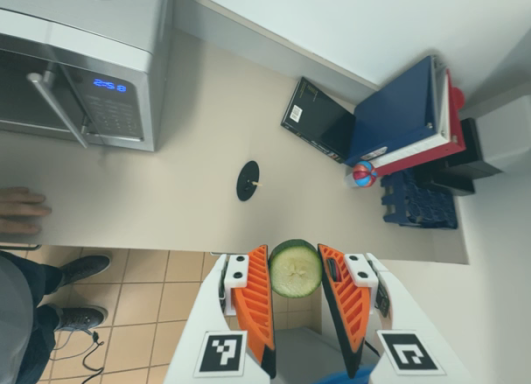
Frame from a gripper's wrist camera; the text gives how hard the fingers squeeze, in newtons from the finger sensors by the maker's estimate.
{"total": 7.7, "left": 7.4, "right": 7.9}